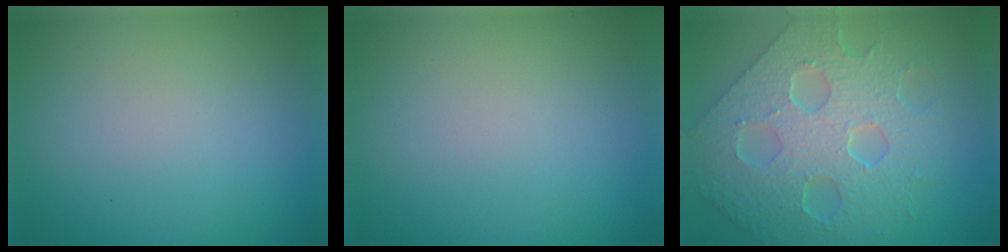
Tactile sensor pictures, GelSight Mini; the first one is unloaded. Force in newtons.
{"total": 0.0}
{"total": 8.4, "press": 6.7, "slide": 5.0}